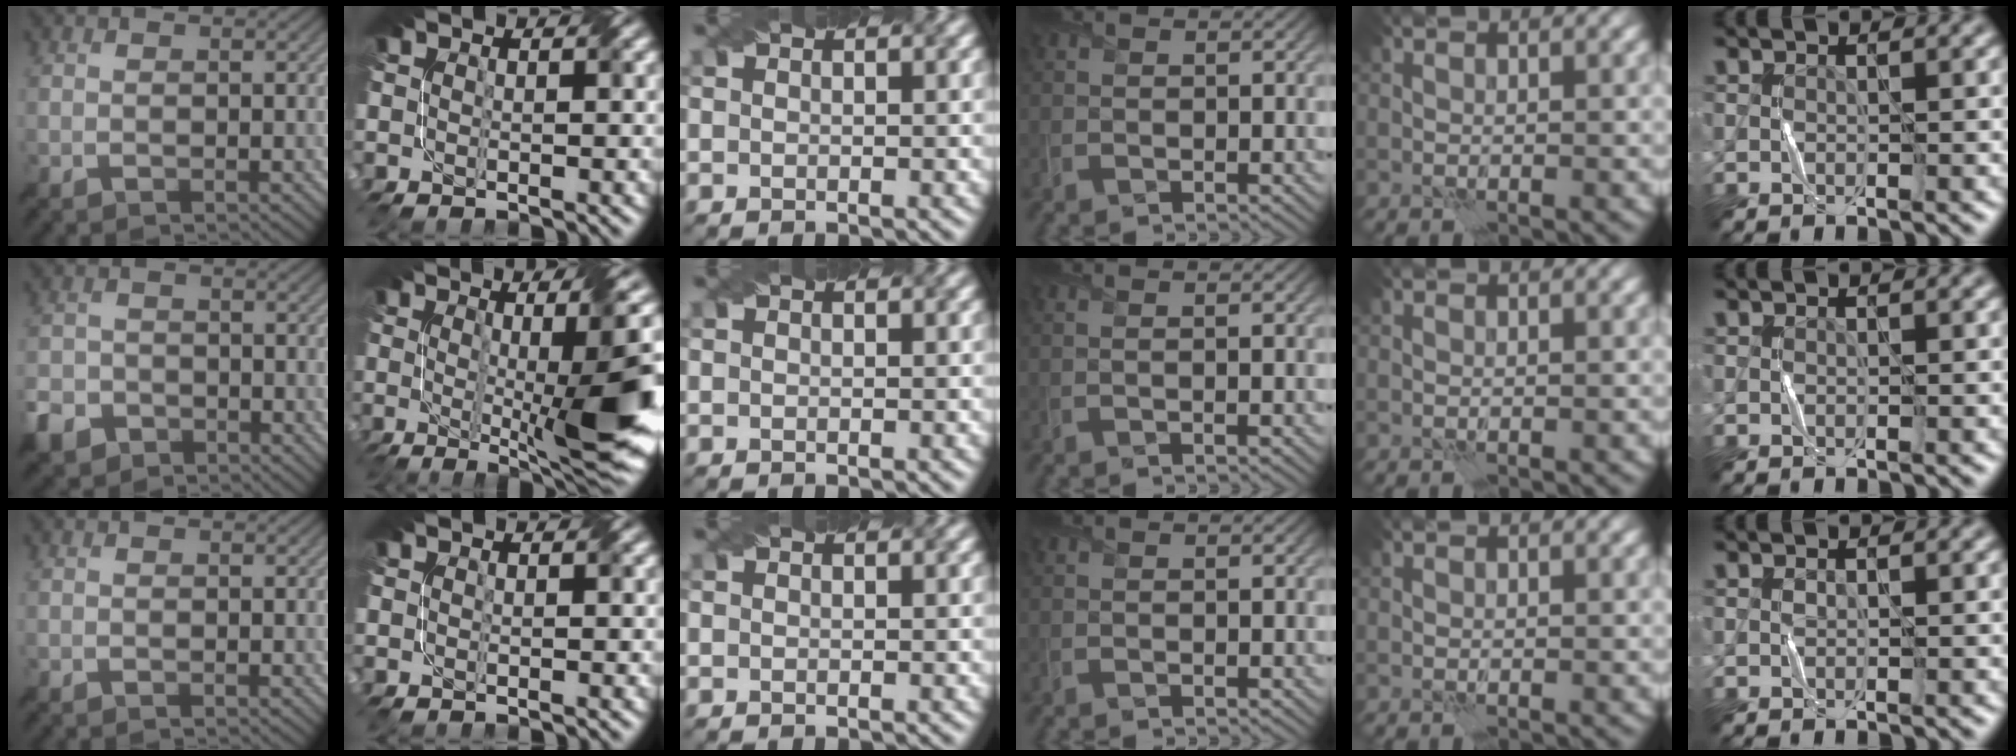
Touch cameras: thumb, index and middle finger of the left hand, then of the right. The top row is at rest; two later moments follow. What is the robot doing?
{"motion": "fold", "object": "bubble wrap"}